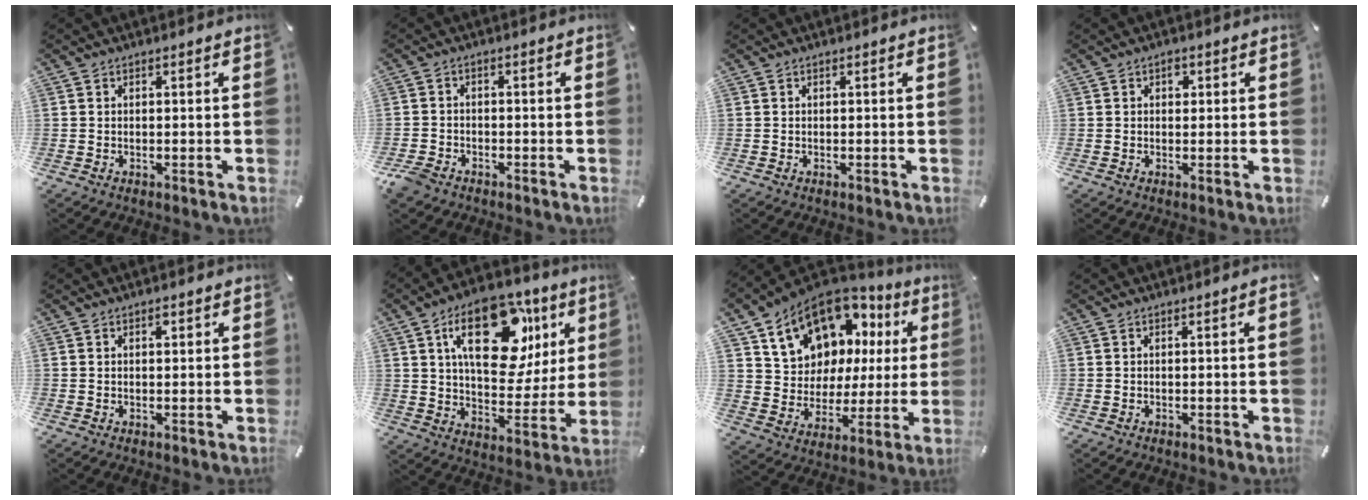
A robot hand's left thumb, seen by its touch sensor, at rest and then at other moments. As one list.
[{"total": 3.5, "force": [-2.7, 2.1, 1.0], "torque": [-0.034, 0.009, -0.057]}, {"total": 0.0}, {"total": 1.7, "force": [0.5, 1.4, 0.9], "torque": [-0.003, 0.001, 0.003]}, {"total": 1.1, "force": [0.4, 0.7, 0.7], "torque": [-0.007, 0.000, 0.006]}, {"total": 23.0, "force": [10.0, 13.1, 16.1], "torque": [-0.235, -0.038, 0.167]}, {"total": 14.7, "force": [9.6, 10.0, 5.0], "torque": [-0.100, -0.075, 0.180]}, {"total": 0.7, "force": [0.0, 0.0, 0.7], "torque": [-0.010, 0.001, -0.001]}]